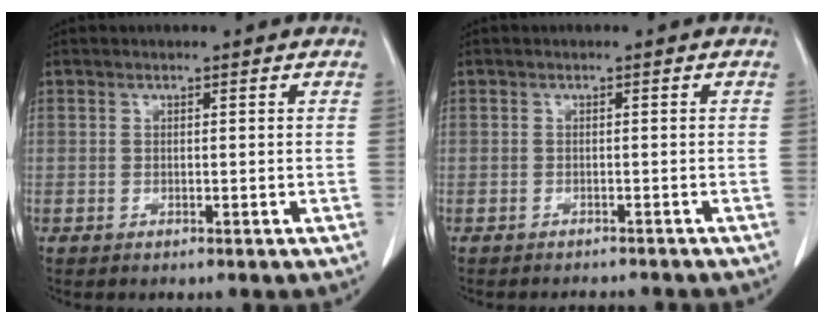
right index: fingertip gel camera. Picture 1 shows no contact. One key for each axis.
{"total": 3.7, "fx": -3.4, "fy": 1.3, "fz": 0.7, "tx": -0.005, "ty": -0.003, "tz": -0.042}